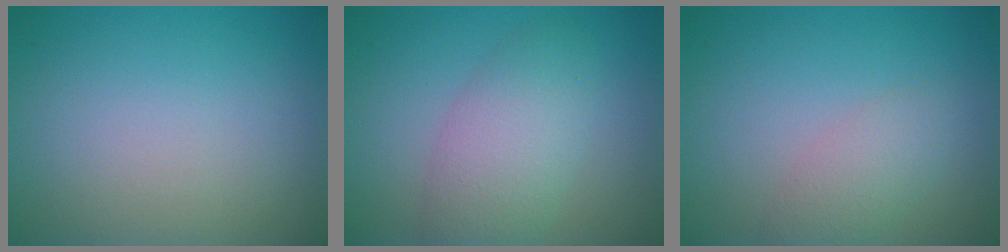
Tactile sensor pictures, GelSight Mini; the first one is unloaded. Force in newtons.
{"total": 4.8, "press": 4.7, "slide": 0.2}
{"total": 2.4, "press": 2.4, "slide": 0.2}